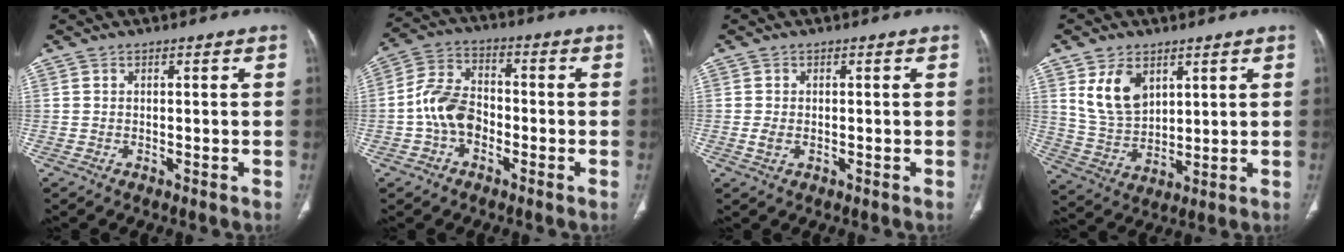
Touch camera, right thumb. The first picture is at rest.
{"total": 9.2, "force": [-2.4, 6.4, 6.1], "torque": [-0.110, 0.036, -0.055]}
{"total": 1.8, "force": [-0.3, 1.2, 1.4], "torque": [-0.034, 0.001, -0.006]}
{"total": 9.9, "force": [4.6, 6.4, 6.0], "torque": [-0.094, -0.023, 0.102]}